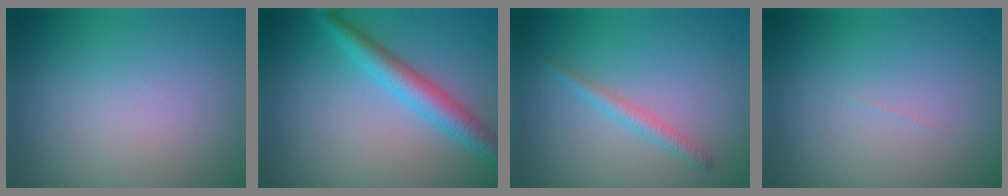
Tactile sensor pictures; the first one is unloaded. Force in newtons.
{"total": 3.9, "press": 3.8, "slide": 0.1}
{"total": 1.4, "press": 1.4, "slide": 0.1}
{"total": 0.0}